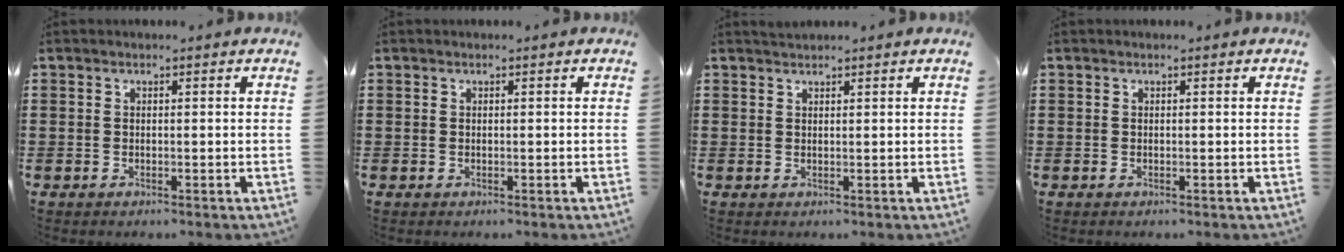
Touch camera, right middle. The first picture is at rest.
{"total": 0.0}
{"total": 0.9, "force": [0.9, 0.2, 0.1], "torque": [-0.005, 0.001, 0.017]}
{"total": 0.0}